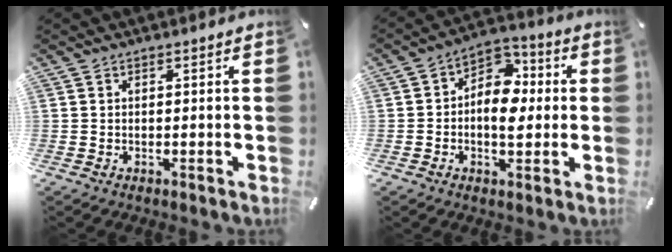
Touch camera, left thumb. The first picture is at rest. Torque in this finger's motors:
{"motor_torque": [0.18, 0.55, 1.03, -0.04, 0.15]}